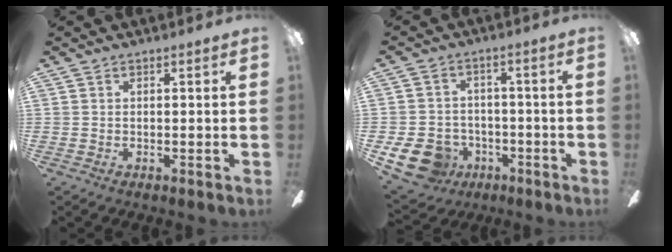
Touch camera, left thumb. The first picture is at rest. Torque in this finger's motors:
{"motor_torque": [-0.53, 0.64, 0.07, 0.00, 0.01]}